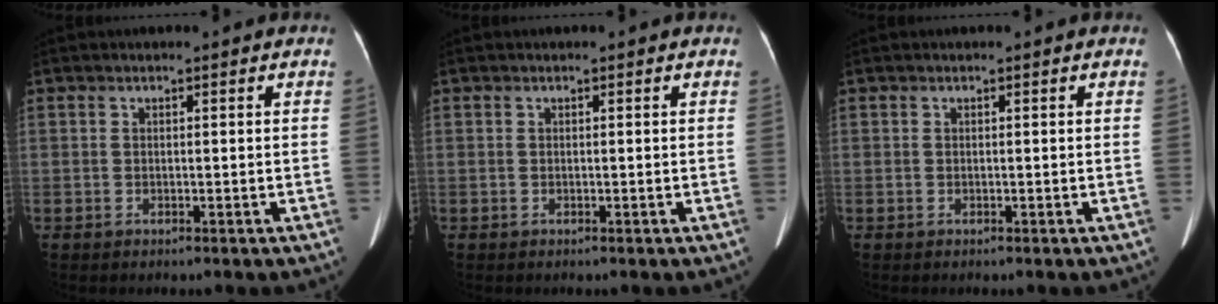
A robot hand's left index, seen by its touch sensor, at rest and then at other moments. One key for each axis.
{"total": 0.0}
{"total": 0.0}